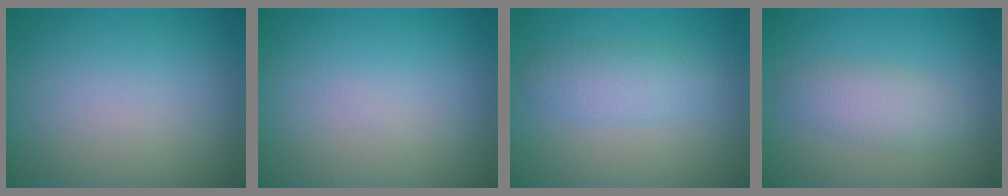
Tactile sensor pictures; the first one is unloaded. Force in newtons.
{"total": 0.0}
{"total": 2.8, "press": 2.8, "slide": 0.1}
{"total": 2.6, "press": 2.6, "slide": 0.1}